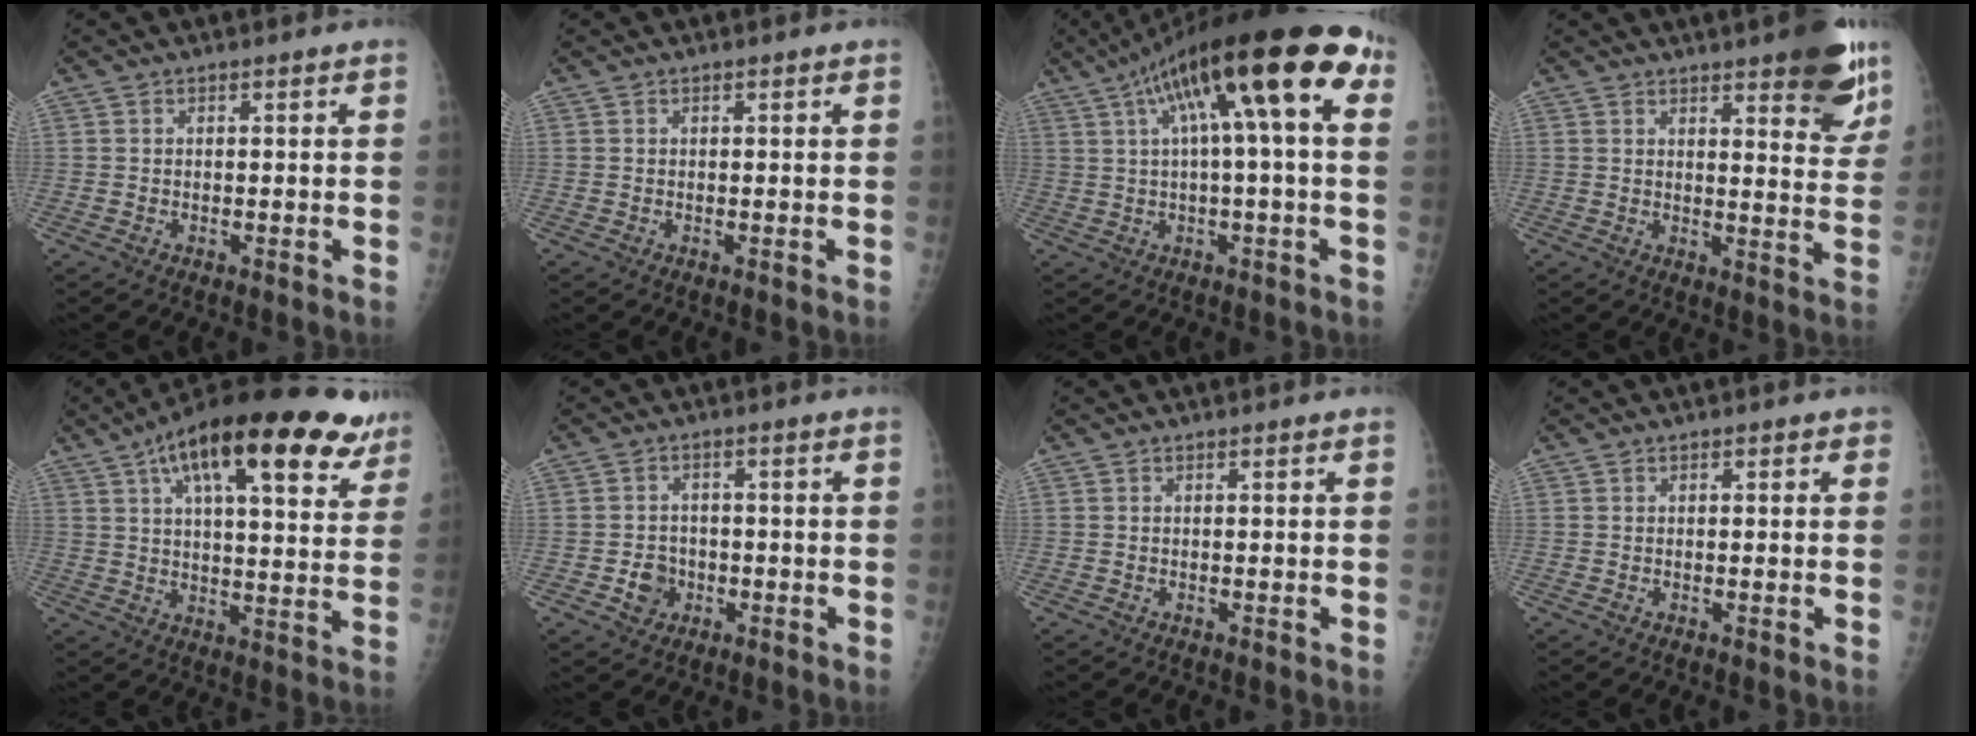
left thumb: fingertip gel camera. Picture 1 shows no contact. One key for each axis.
{"total": 0.0}
{"total": 20.3, "fx": 6.1, "fy": 4.9, "fz": 18.7, "tx": -0.301, "ty": 0.048, "tz": 0.089}
{"total": 13.3, "fx": 8.6, "fy": 3.9, "fz": 9.4, "tx": -0.081, "ty": -0.047, "tz": 0.106}
{"total": 25.9, "fx": 14.9, "fy": 9.1, "fz": 19.1, "tx": -0.270, "ty": -0.009, "tz": 0.216}
{"total": 4.2, "fx": -1.5, "fy": 3.6, "fz": 1.4, "tx": -0.005, "ty": 0.008, "tz": -0.023}
{"total": 0.0}
{"total": 0.9, "fx": 0.4, "fy": 0.7, "fz": 0.4, "tx": 0.010, "ty": 0.002, "tz": -0.002}